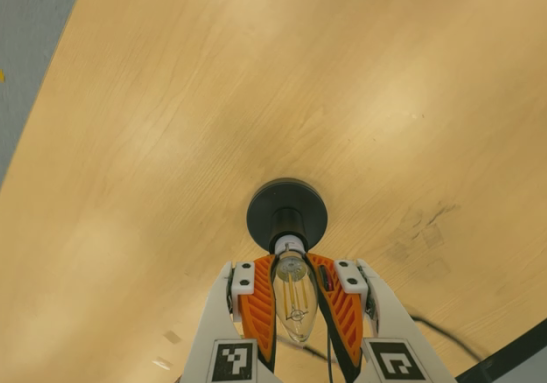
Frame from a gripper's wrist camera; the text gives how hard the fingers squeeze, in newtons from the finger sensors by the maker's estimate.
{"total": 17.9, "left": 23.1, "right": 12.8}